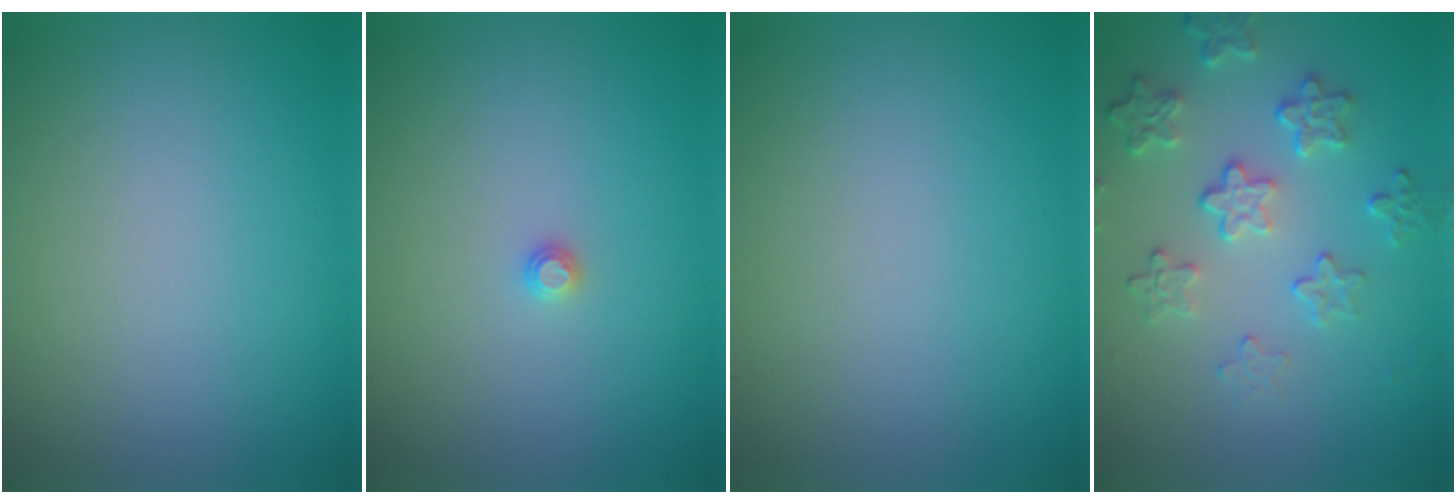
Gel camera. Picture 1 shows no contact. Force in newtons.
{"total": 0.6, "press": 0.6, "slide": 0.2}
{"total": 0.0}
{"total": 4.1, "press": 3.3, "slide": 2.5}